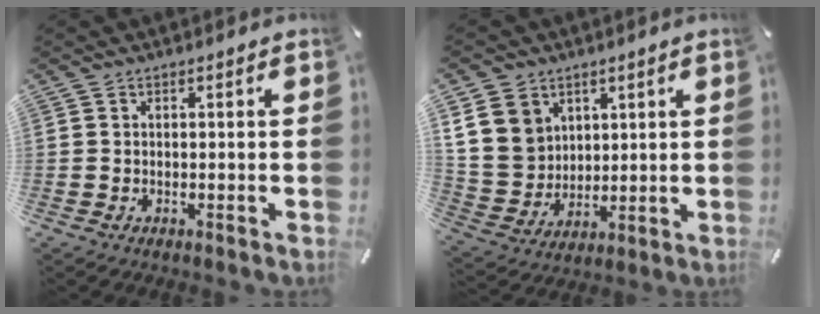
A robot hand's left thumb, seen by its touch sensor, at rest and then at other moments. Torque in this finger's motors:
{"motor_torque": [0.90, -0.14, 0.69, -0.48, 0.14]}